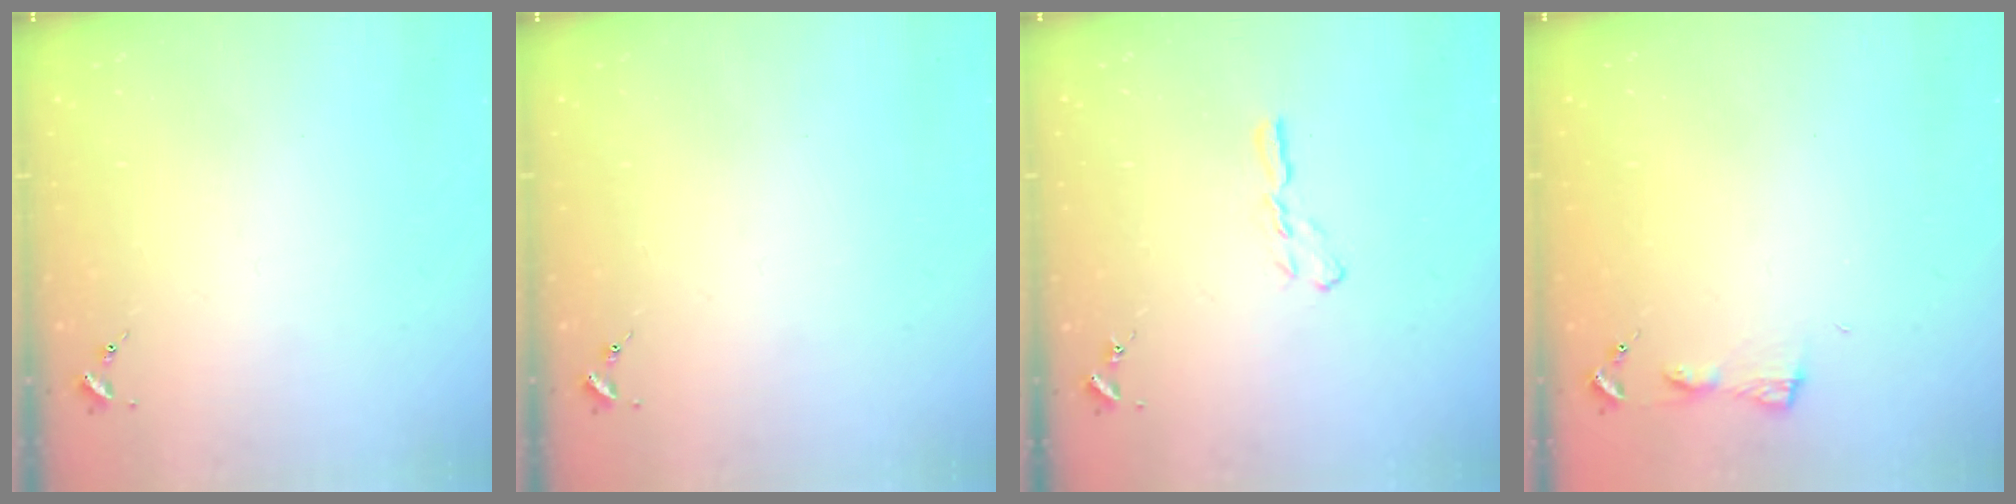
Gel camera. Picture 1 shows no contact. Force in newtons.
{"total": 0.0}
{"total": 5.6, "press": 5.5, "slide": 0.4}
{"total": 3.2, "press": 3.1, "slide": 0.3}